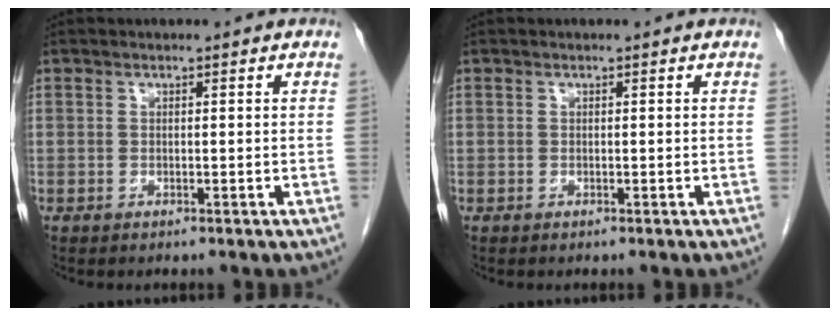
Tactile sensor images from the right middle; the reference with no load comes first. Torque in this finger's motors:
{"motor_torque": [0.33, -0.17, -0.03, 0.02]}